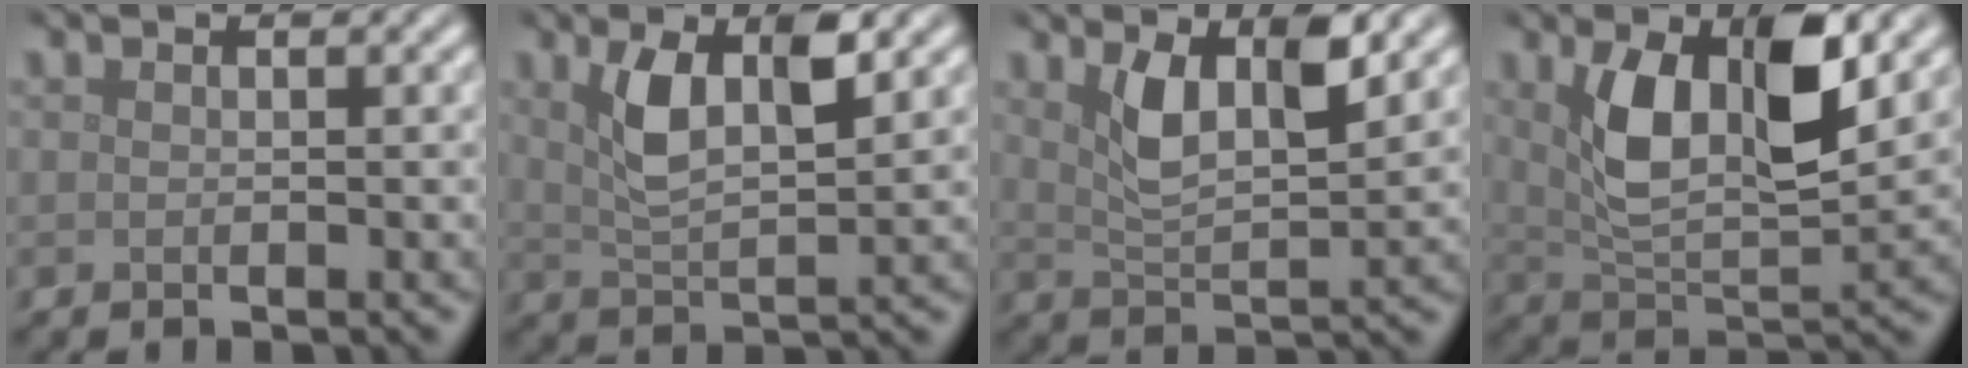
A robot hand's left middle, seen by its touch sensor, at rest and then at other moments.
{"total": 4.8, "force": [2.1, 1.5, 4.0], "torque": [-0.086, 0.002, 0.038]}
{"total": 4.6, "force": [2.2, 1.5, 3.7], "torque": [-0.076, -0.002, 0.042]}
{"total": 7.7, "force": [2.4, 3.2, 6.6], "torque": [-0.130, -0.001, 0.046]}